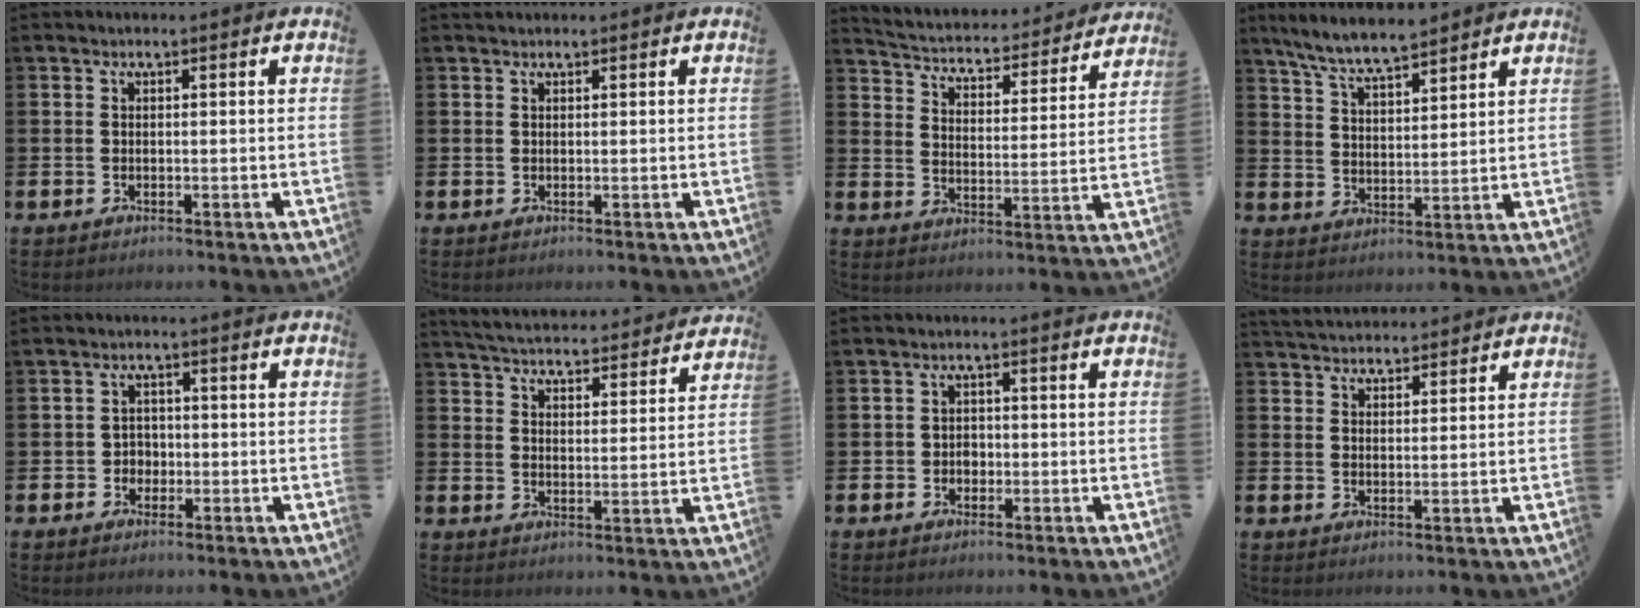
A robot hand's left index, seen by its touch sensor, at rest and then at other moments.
{"total": 0.7, "force": [0.6, 0.2, 0.0], "torque": [0.009, -0.002, 0.009]}
{"total": 4.2, "force": [4.0, 1.1, 0.9], "torque": [-0.044, -0.038, 0.059]}
{"total": 7.0, "force": [6.6, 0.6, 2.1], "torque": [-0.066, -0.028, 0.120]}
{"total": 2.2, "force": [-0.6, 2.1, 0.5], "torque": [-0.010, 0.005, -0.019]}
{"total": 5.3, "force": [5.3, 0.6, 0.4], "torque": [-0.025, -0.044, 0.090]}
{"total": 1.8, "force": [-0.4, 1.7, 0.5], "torque": [0.001, 0.001, -0.015]}
{"total": 3.8, "force": [3.7, 0.8, 0.0], "torque": [-0.010, -0.017, 0.068]}